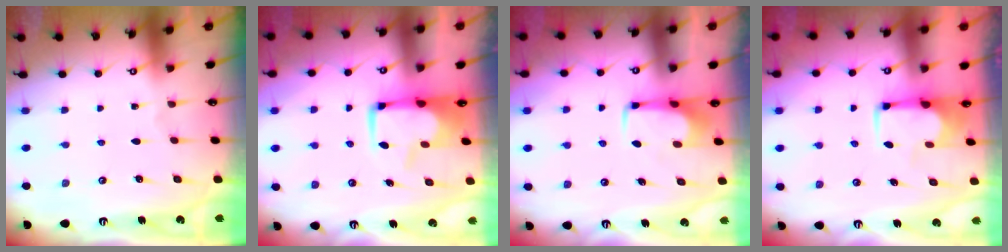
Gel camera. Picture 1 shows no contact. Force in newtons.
{"total": 0.8, "press": 0.0, "slide": 0.8}
{"total": 1.6, "press": 1.5, "slide": 0.5}
{"total": 1.8, "press": 1.6, "slide": 0.8}